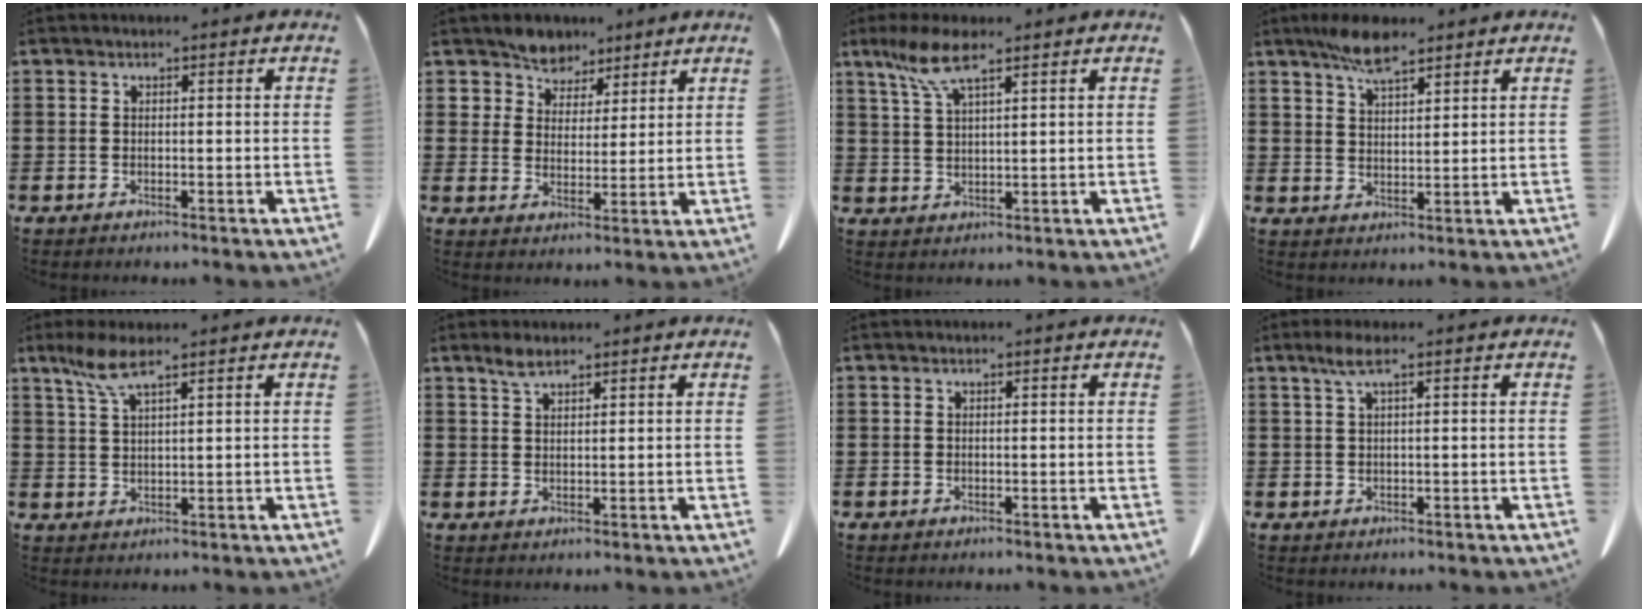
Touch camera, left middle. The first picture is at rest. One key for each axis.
{"total": 5.5, "fx": 4.8, "fy": 2.6, "fz": -0.3, "tx": -0.026, "ty": -0.021, "tz": 0.090}
{"total": 6.6, "fx": 4.1, "fy": 1.4, "fz": 4.9, "tx": -0.106, "ty": 0.001, "tz": 0.074}
{"total": 6.6, "fx": 4.9, "fy": 1.9, "fz": 4.0, "tx": -0.089, "ty": -0.001, "tz": 0.091}
{"total": 5.4, "fx": 3.4, "fy": 1.0, "fz": 4.1, "tx": -0.095, "ty": -0.002, "tz": 0.059}
{"total": 2.3, "fx": 1.8, "fy": 0.7, "fz": 1.3, "tx": -0.031, "ty": 0.001, "tz": 0.034}
{"total": 0.0}
{"total": 2.6, "fx": 1.1, "fy": 0.1, "fz": 2.4, "tx": -0.050, "ty": 0.000, "tz": 0.019}